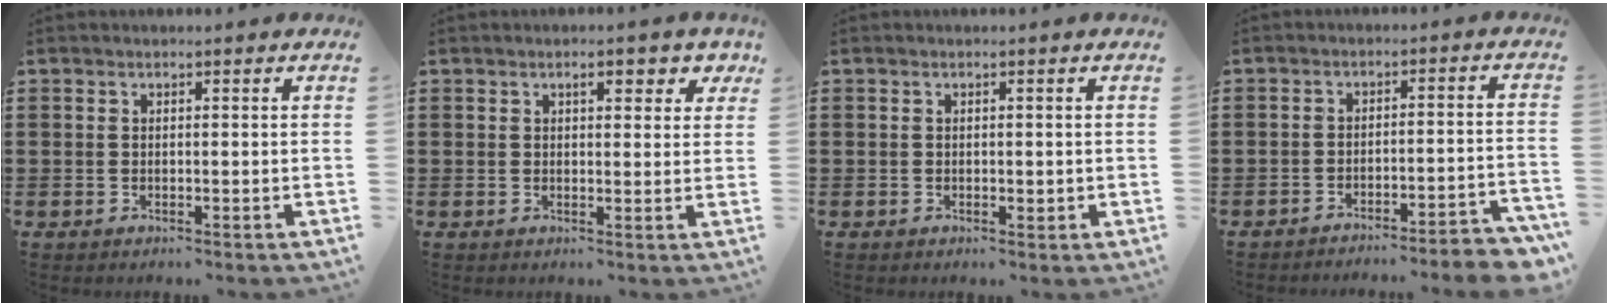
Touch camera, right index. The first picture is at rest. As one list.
[{"total": 3.3, "force": [1.7, 1.1, 2.6], "torque": [-0.031, -0.002, 0.022]}, {"total": 0.7, "force": [0.0, 0.5, 0.4], "torque": [-0.009, 0.004, 0.000]}, {"total": 4.2, "force": [-3.9, -0.3, 1.4], "torque": [-0.025, -0.011, -0.080]}]